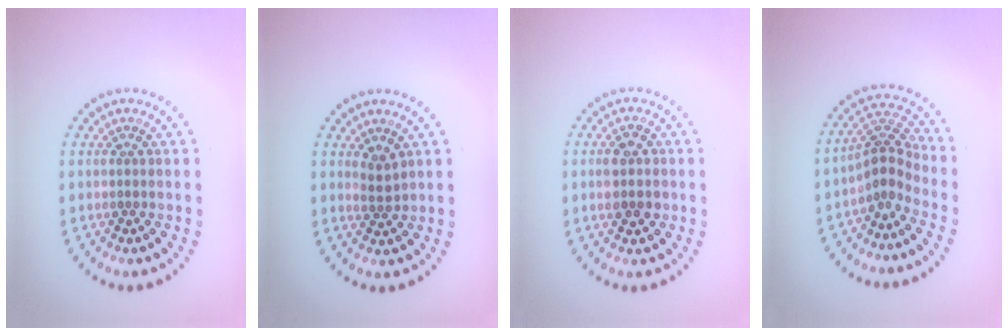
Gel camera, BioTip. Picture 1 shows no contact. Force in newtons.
{"total": 1.3, "press": 1.1, "slide": 0.8}
{"total": 2.9, "press": 2.8, "slide": 0.2}
{"total": 3.0, "press": 2.2, "slide": 2.0}